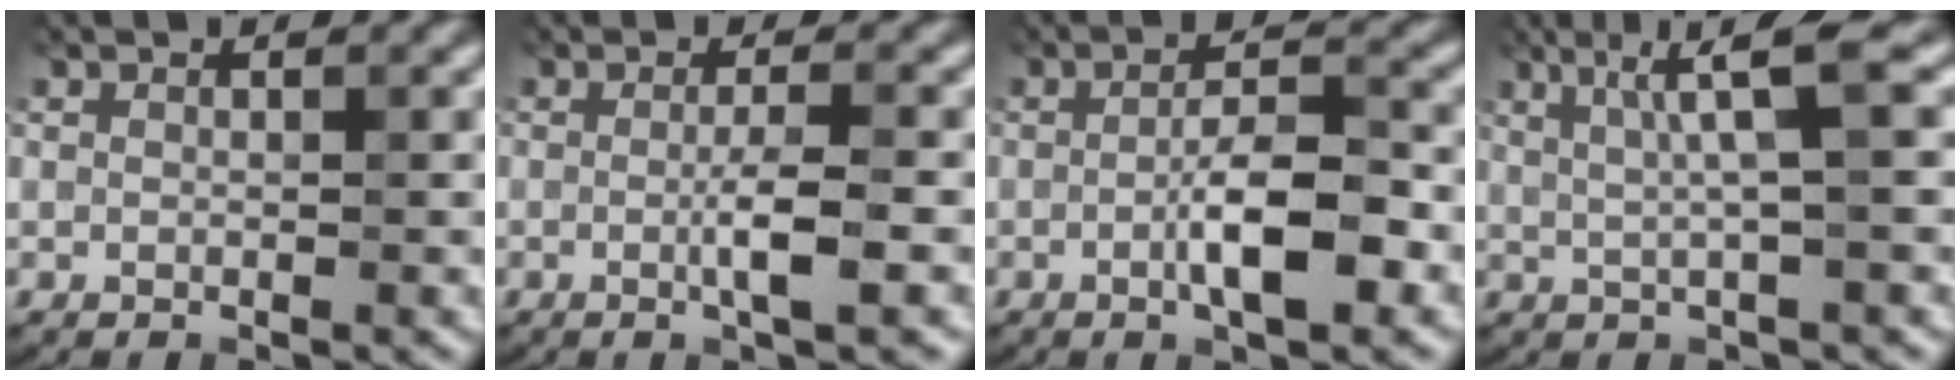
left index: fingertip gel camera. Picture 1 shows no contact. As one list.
[{"total": 2.8, "force": [-0.5, 0.0, 2.8], "torque": [-0.052, 0.003, -0.010]}, {"total": 4.9, "force": [-1.4, 1.0, 4.6], "torque": [-0.086, 0.009, -0.027]}, {"total": 4.5, "force": [1.5, 0.3, 4.3], "torque": [-0.075, 0.010, 0.026]}]